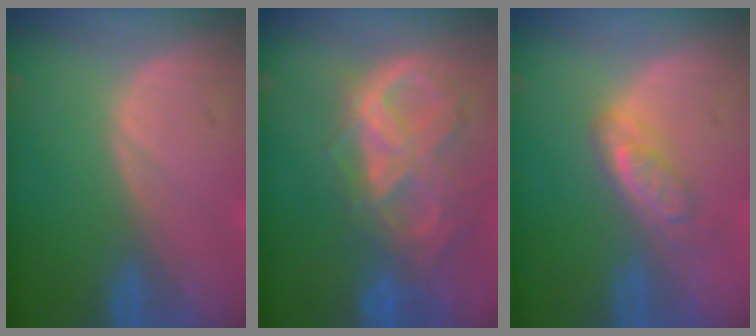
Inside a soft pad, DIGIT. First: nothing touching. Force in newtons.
{"total": 10.5, "press": 8.8, "slide": 5.7}
{"total": 4.8, "press": 4.5, "slide": 1.5}